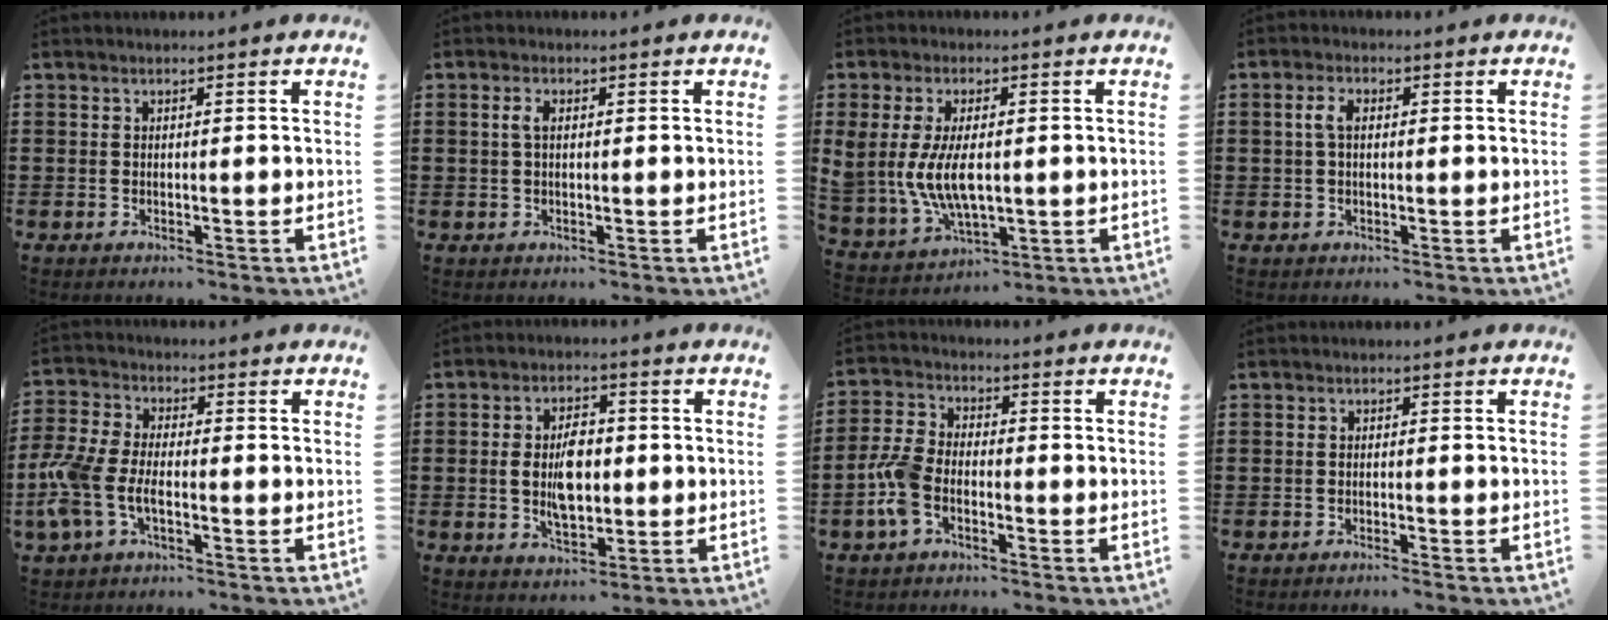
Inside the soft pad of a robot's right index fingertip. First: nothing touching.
{"total": 2.0, "force": [0.4, 1.0, 1.7], "torque": [-0.037, 0.007, 0.004]}
{"total": 8.0, "force": [0.2, 4.4, 6.7], "torque": [-0.156, 0.003, -0.001]}
{"total": 3.0, "force": [0.4, 1.5, 2.5], "torque": [-0.060, 0.006, 0.003]}
{"total": 7.1, "force": [-2.3, 3.4, 5.7], "torque": [-0.155, -0.011, -0.053]}
{"total": 6.8, "force": [-0.1, 3.9, 5.5], "torque": [-0.097, 0.005, -0.007]}
{"total": 6.3, "force": [-2.5, 3.5, 4.6], "torque": [-0.123, 0.000, -0.056]}
{"total": 0.8, "force": [-0.7, -0.1, 0.4], "torque": [-0.007, -0.002, -0.014]}